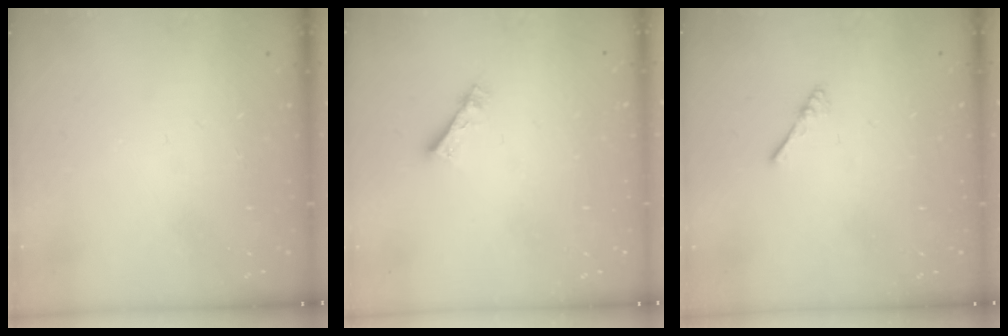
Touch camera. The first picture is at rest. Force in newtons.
{"total": 4.4, "press": 4.4, "slide": 0.2}
{"total": 2.4, "press": 2.4, "slide": 0.5}